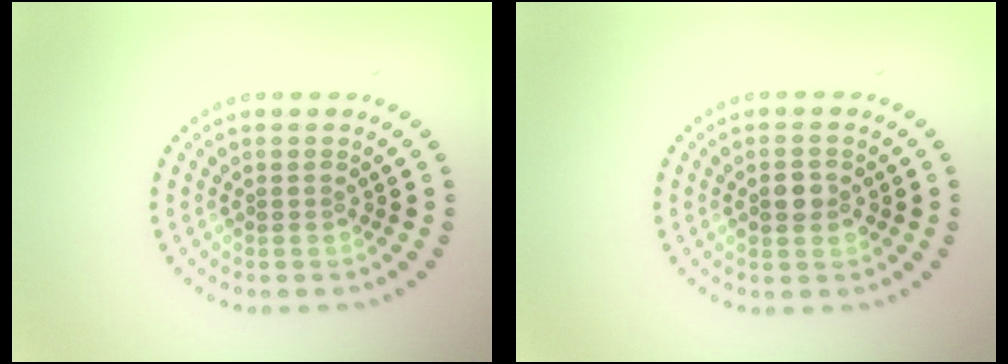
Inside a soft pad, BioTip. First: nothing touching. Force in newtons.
{"total": 2.5, "press": 2.5, "slide": 0.2}